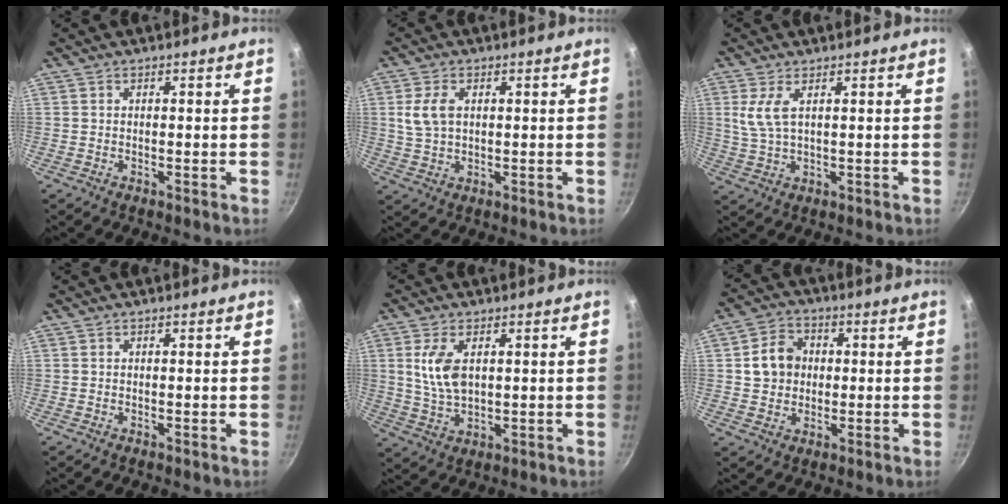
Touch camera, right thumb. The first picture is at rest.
{"total": 5.4, "force": [1.2, 3.4, 4.0], "torque": [-0.083, 0.002, 0.028]}
{"total": 4.6, "force": [1.6, 1.7, 4.0], "torque": [-0.096, -0.004, 0.042]}
{"total": 0.0}
{"total": 7.5, "force": [1.8, 4.0, 6.0], "torque": [-0.119, -0.006, 0.044]}
{"total": 8.1, "force": [0.7, 6.9, 4.2], "torque": [-0.051, 0.009, 0.008]}